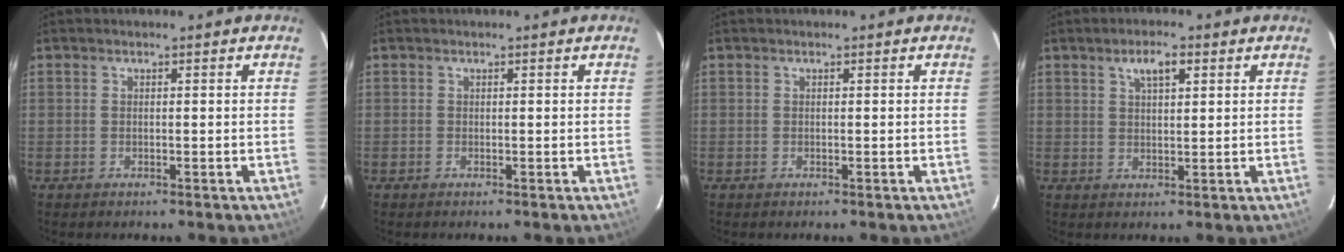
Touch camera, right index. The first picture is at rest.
{"total": 0.0}
{"total": 0.0}
{"total": 4.3, "force": [2.2, 1.6, 3.3], "torque": [-0.056, 0.012, 0.039]}